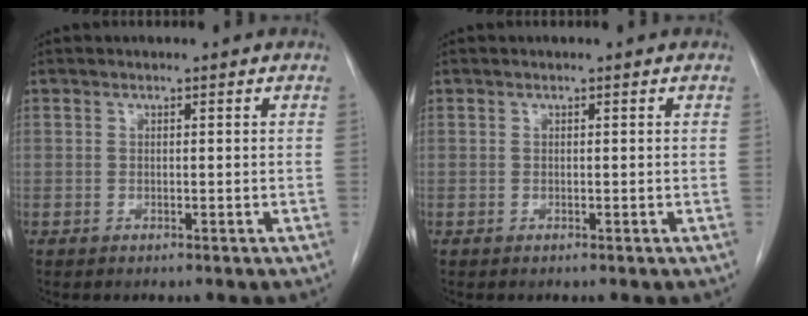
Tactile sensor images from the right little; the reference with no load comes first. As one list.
[{"total": 0.0}]